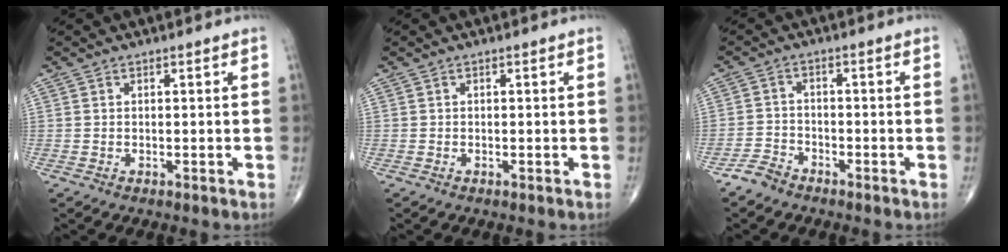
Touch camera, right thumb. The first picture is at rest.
{"total": 0.0}
{"total": 3.3, "force": [-2.9, 1.6, 0.6], "torque": [-0.012, 0.010, -0.060]}